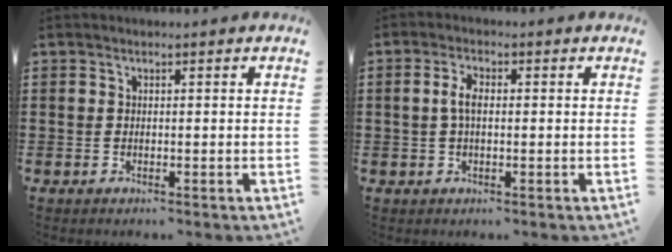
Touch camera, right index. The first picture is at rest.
{"total": 3.4, "force": [0.1, 1.5, 3.0], "torque": [-0.067, 0.003, -0.003]}